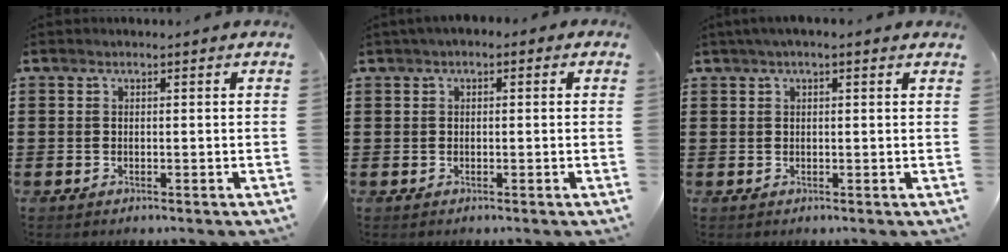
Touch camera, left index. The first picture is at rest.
{"total": 1.2, "force": [0.2, 0.8, 0.9], "torque": [-0.019, 0.006, 0.003]}
{"total": 1.6, "force": [0.9, 0.2, 1.3], "torque": [-0.026, 0.004, 0.015]}